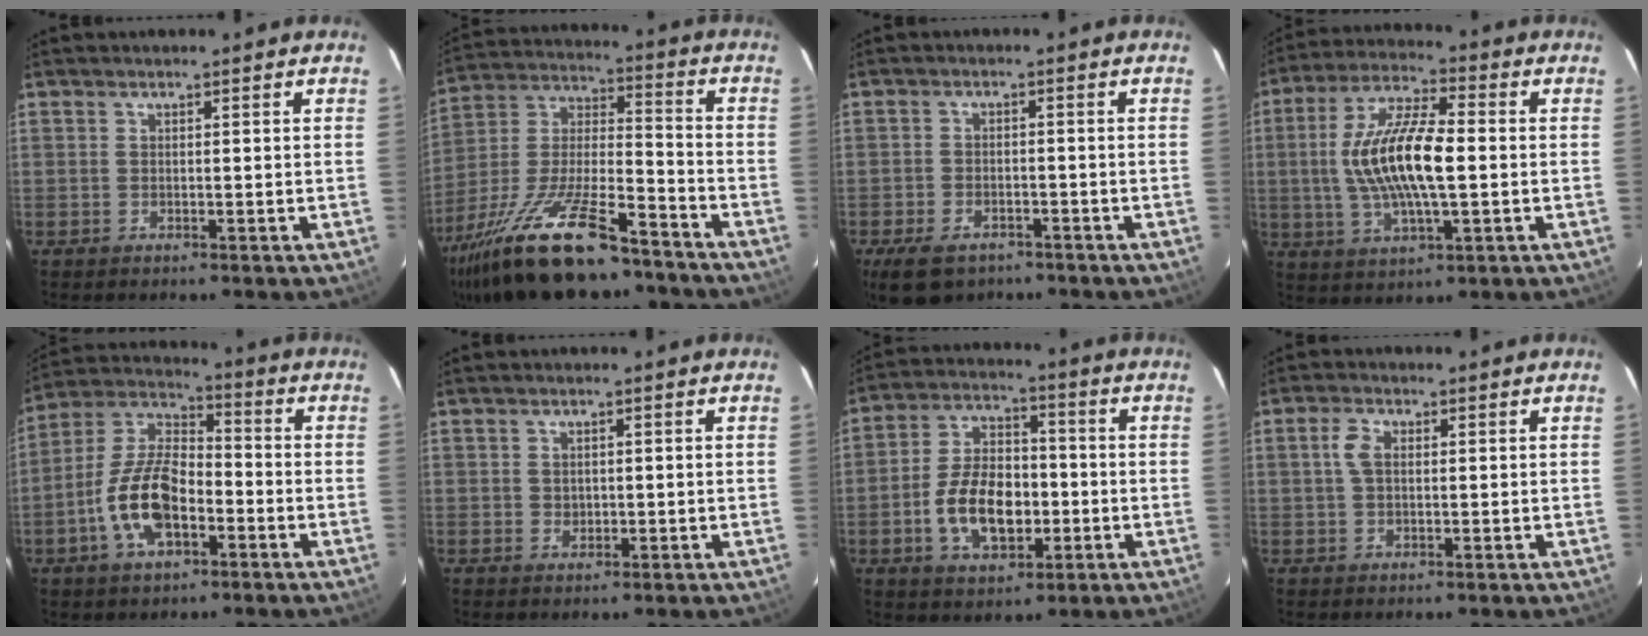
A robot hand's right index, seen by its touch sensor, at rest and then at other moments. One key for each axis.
{"total": 24.8, "fx": -17.7, "fy": 7.2, "fz": 15.8, "tx": -0.312, "ty": -0.026, "tz": -0.296}
{"total": 9.0, "fx": -6.1, "fy": 5.0, "fz": 4.3, "tx": -0.107, "ty": -0.010, "tz": -0.099}
{"total": 15.0, "fx": -0.3, "fy": 4.7, "fz": 14.2, "tx": -0.283, "ty": 0.008, "tz": -0.007}
{"total": 13.4, "fx": -4.9, "fy": 6.7, "fz": 10.5, "tx": -0.217, "ty": 0.015, "tz": -0.090}
{"total": 1.2, "fx": 0.1, "fy": 1.2, "fz": 0.3, "tx": -0.002, "ty": 0.002, "tz": 0.003}
{"total": 12.6, "fx": -3.1, "fy": 7.4, "fz": 9.7, "tx": -0.196, "ty": 0.014, "tz": -0.047}
{"total": 3.1, "fx": 0.5, "fy": 1.9, "fz": 2.4, "tx": -0.051, "ty": 0.008, "tz": 0.010}